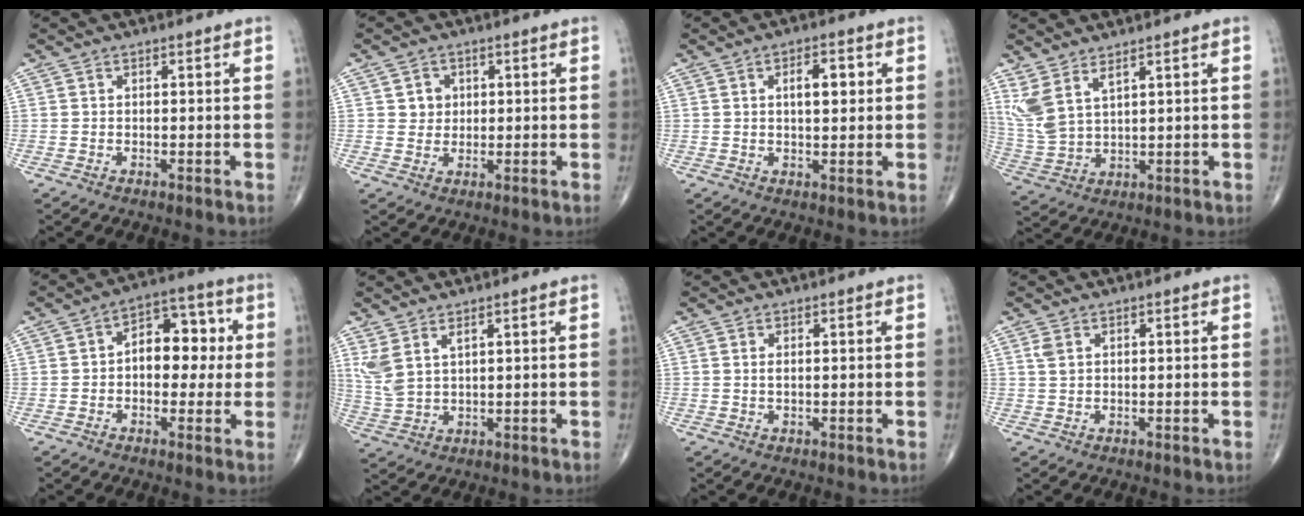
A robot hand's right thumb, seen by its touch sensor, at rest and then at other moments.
{"total": 3.4, "force": [0.9, 3.1, 1.1], "torque": [0.002, -0.001, 0.013]}
{"total": 5.4, "force": [1.3, 2.5, 4.6], "torque": [-0.058, 0.000, 0.019]}
{"total": 7.6, "force": [4.6, 2.9, 5.4], "torque": [-0.122, -0.022, 0.107]}
{"total": 10.6, "force": [0.7, 6.8, 8.1], "torque": [-0.075, 0.028, 0.003]}
{"total": 5.5, "force": [3.0, 2.3, 4.0], "torque": [-0.096, -0.013, 0.073]}
{"total": 0.9, "force": [0.3, 0.3, 0.7], "torque": [-0.015, 0.000, 0.007]}
{"total": 1.7, "force": [0.8, 0.9, 1.2], "torque": [-0.028, 0.007, 0.024]}